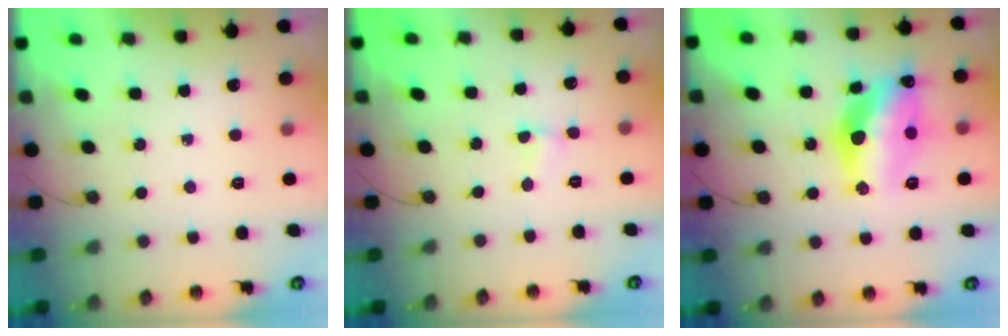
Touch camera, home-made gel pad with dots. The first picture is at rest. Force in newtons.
{"total": 1.1, "press": 1.0, "slide": 0.3}
{"total": 15.1, "press": 15.0, "slide": 0.8}